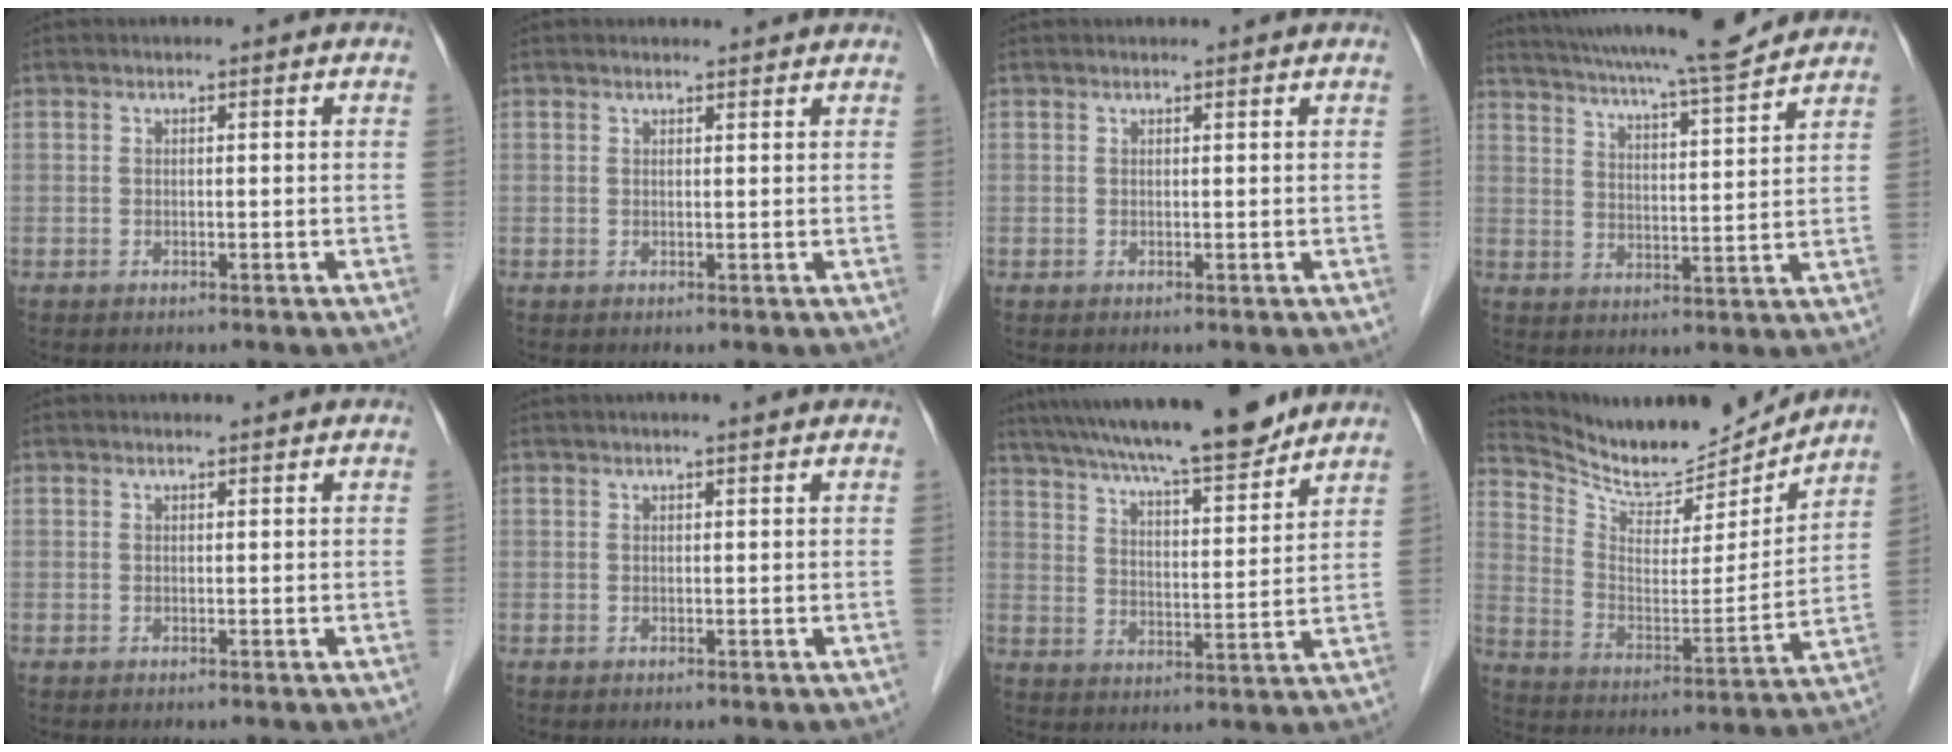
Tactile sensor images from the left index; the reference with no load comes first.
{"total": 2.1, "force": [2.1, 0.3, 0.2], "torque": [-0.012, 0.007, 0.027]}
{"total": 0.7, "force": [0.7, 0.0, 0.1], "torque": [-0.008, 0.005, 0.011]}
{"total": 16.1, "force": [14.6, 0.3, 6.6], "torque": [-0.117, 0.001, 0.214]}
{"total": 1.2, "force": [1.2, 0.1, 0.2], "torque": [-0.010, 0.007, 0.018]}
{"total": 2.4, "force": [2.1, 0.0, 1.2], "torque": [-0.015, 0.016, 0.029]}
{"total": 18.3, "force": [15.8, 1.6, 9.1], "torque": [-0.155, 0.013, 0.244]}
{"total": 15.6, "force": [15.1, 2.7, 3.2], "torque": [-0.076, -0.028, 0.249]}